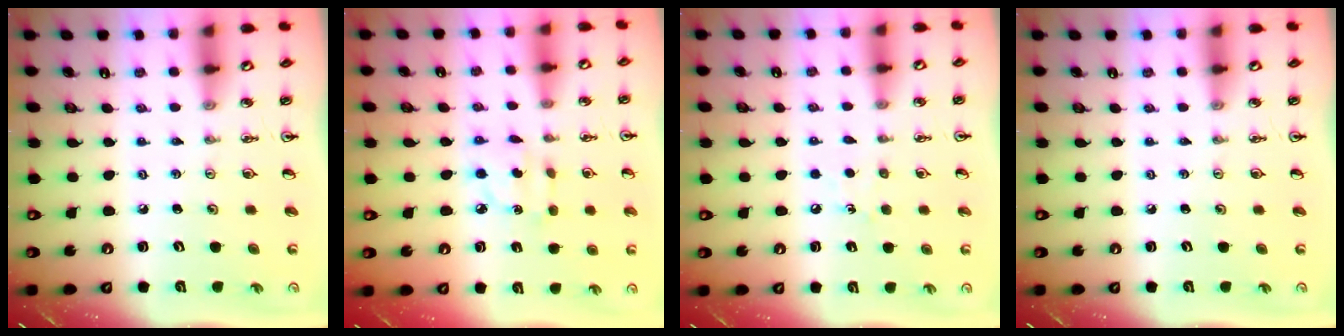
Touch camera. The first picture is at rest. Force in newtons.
{"total": 3.6, "press": 3.6, "slide": 0.1}
{"total": 6.2, "press": 6.2, "slide": 0.7}
{"total": 0.0}